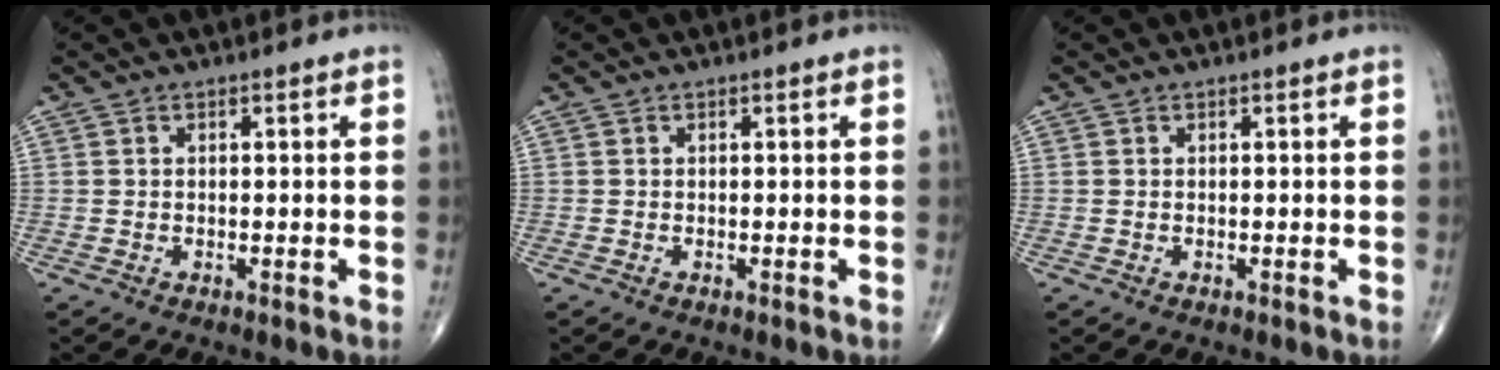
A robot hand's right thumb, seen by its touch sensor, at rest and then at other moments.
{"total": 0.0}
{"total": 0.0}